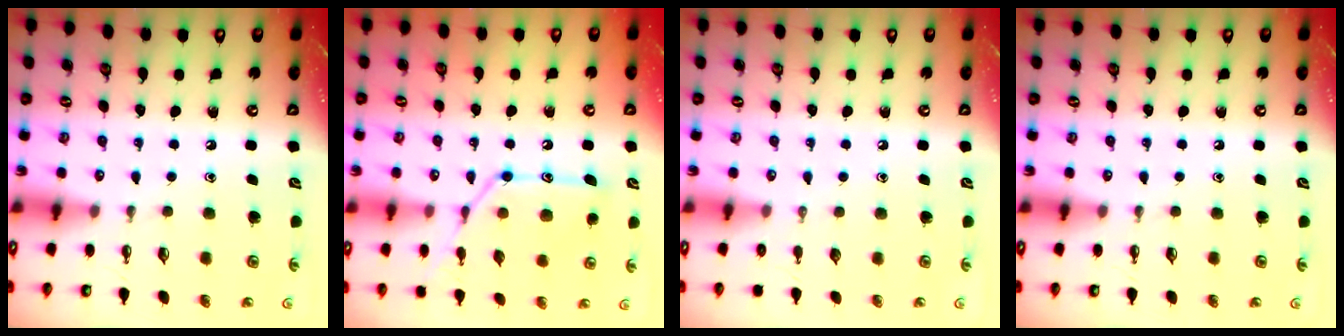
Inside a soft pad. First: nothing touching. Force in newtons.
{"total": 15.1, "press": 15.1, "slide": 1.3}
{"total": 0.0}
{"total": 0.0}